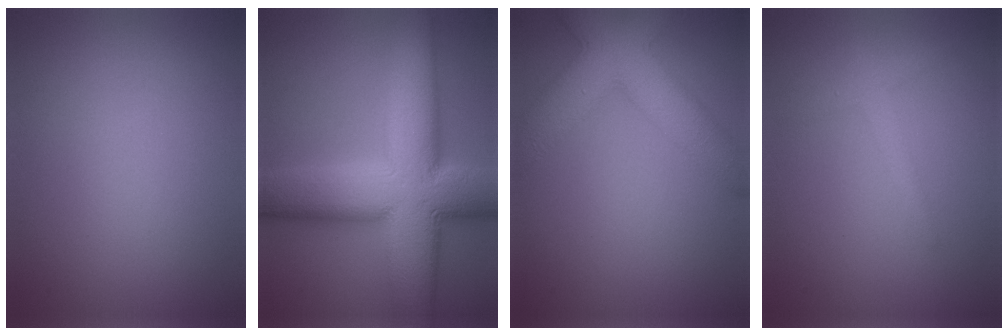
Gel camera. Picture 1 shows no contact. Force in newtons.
{"total": 15.0, "press": 15.0, "slide": 0.8}
{"total": 8.3, "press": 8.3, "slide": 0.4}
{"total": 1.7, "press": 1.7, "slide": 0.1}